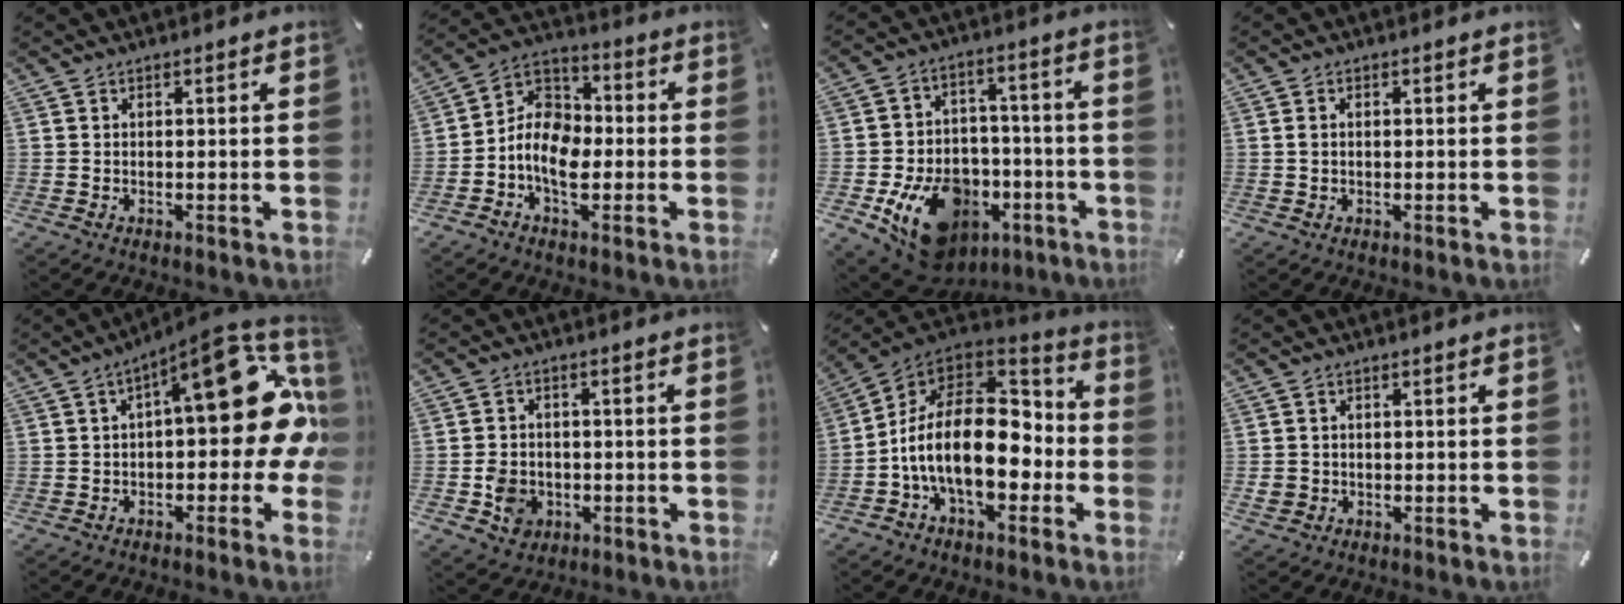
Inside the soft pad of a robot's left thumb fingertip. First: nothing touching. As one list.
[{"total": 9.2, "force": [-3.5, 6.7, 5.3], "torque": [-0.120, 0.012, -0.069]}, {"total": 17.3, "force": [-7.6, 12.3, 9.5], "torque": [-0.140, 0.044, -0.109]}, {"total": 1.3, "force": [0.1, 0.8, 1.0], "torque": [-0.022, 0.005, 0.001]}, {"total": 18.5, "force": [4.6, 8.4, 15.9], "torque": [-0.186, -0.036, 0.073]}, {"total": 6.2, "force": [-1.9, 5.4, 2.4], "torque": [-0.043, 0.010, -0.032]}, {"total": 20.5, "force": [-3.1, 12.6, 15.8], "torque": [-0.287, -0.002, -0.050]}, {"total": 2.4, "force": [-0.3, 2.2, 0.7], "torque": [-0.013, 0.004, -0.008]}]